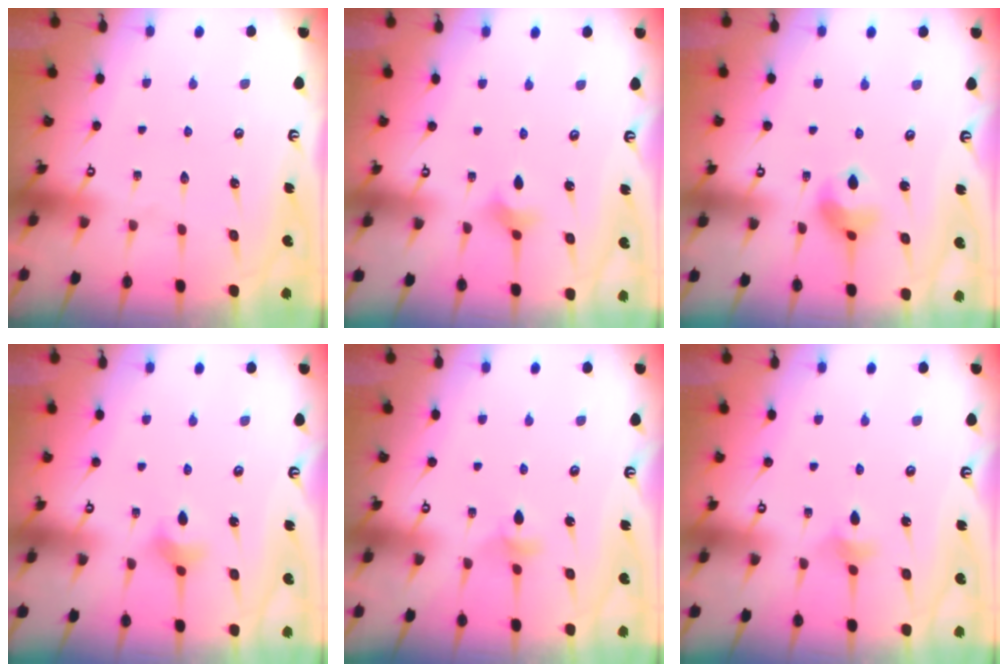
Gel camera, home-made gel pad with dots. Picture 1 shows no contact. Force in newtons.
{"total": 2.6, "press": 2.5, "slide": 0.7}
{"total": 7.2, "press": 7.2, "slide": 0.3}
{"total": 4.3, "press": 4.3, "slide": 0.5}
{"total": 3.9, "press": 3.9, "slide": 0.5}
{"total": 3.1, "press": 3.0, "slide": 0.6}